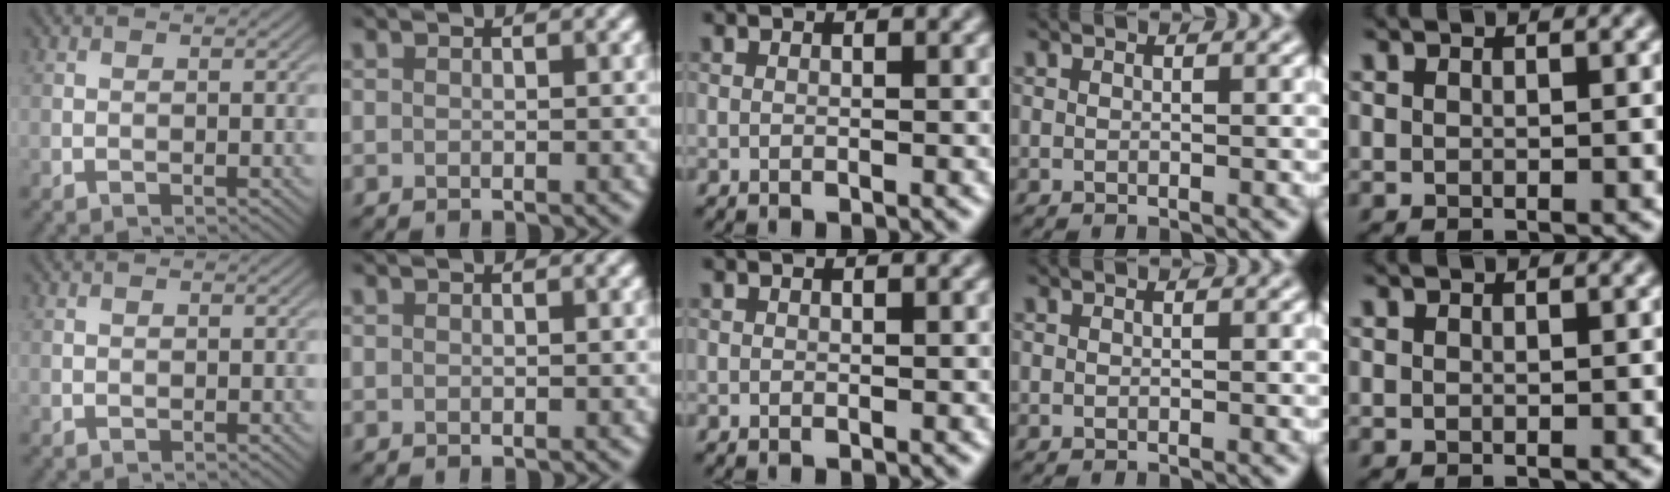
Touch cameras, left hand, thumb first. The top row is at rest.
{}